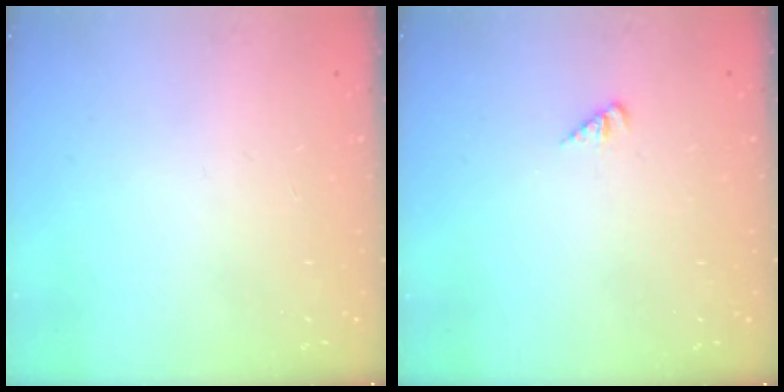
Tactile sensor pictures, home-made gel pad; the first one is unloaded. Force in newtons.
{"total": 1.8, "press": 1.8, "slide": 0.3}